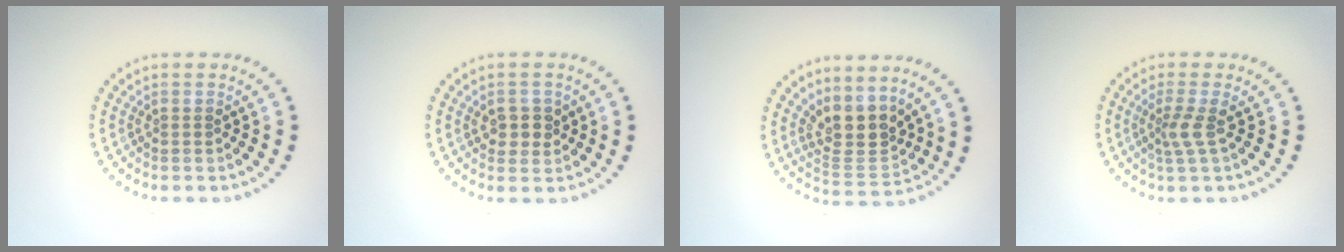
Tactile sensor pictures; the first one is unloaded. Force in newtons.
{"total": 2.2, "press": 2.1, "slide": 0.7}
{"total": 3.8, "press": 3.2, "slide": 2.0}
{"total": 2.0, "press": 1.4, "slide": 1.4}